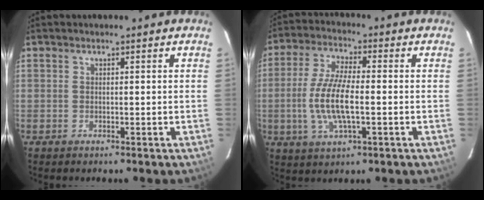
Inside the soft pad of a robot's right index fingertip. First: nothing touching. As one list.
[{"total": 10.8, "force": [-1.6, 3.3, 10.1], "torque": [-0.209, -0.001, -0.033]}]